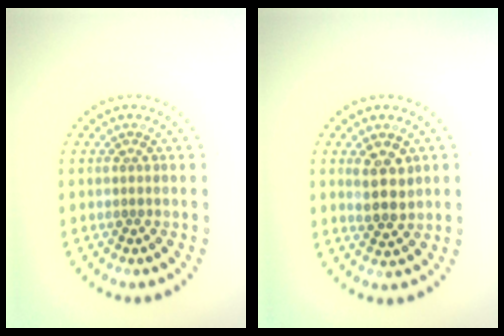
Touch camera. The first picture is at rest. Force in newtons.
{"total": 2.8, "press": 2.7, "slide": 0.9}